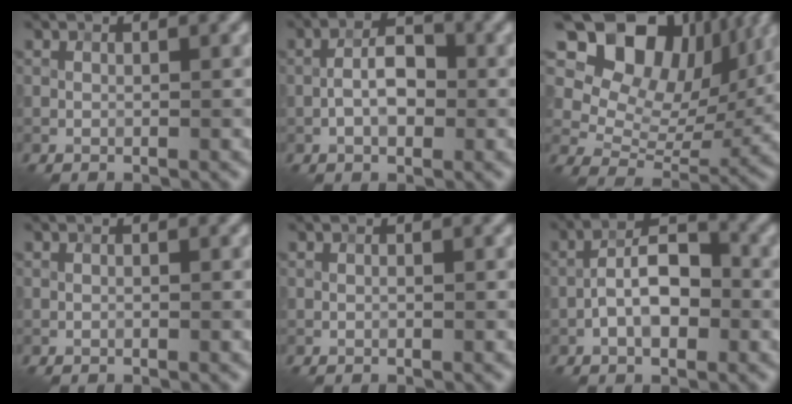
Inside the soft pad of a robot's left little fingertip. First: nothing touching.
{"total": 3.6, "force": [-0.8, 1.8, 3.0], "torque": [-0.051, 0.007, -0.019]}
{"total": 12.5, "force": [6.2, 8.3, 7.0], "torque": [-0.127, 0.014, 0.105]}
{"total": 0.0}
{"total": 0.0}
{"total": 5.4, "force": [-1.4, 2.5, 4.5], "torque": [-0.075, 0.012, -0.032]}